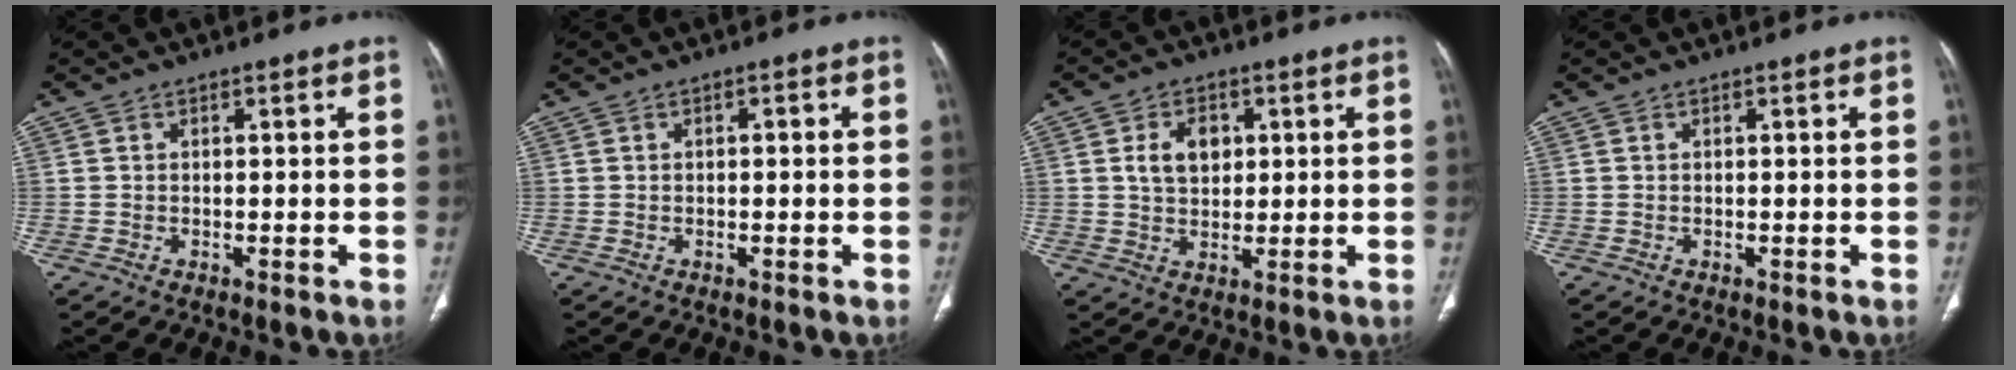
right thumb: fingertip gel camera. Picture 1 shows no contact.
{"total": 1.3, "force": [0.2, 0.6, 1.2], "torque": [-0.018, 0.003, 0.002]}
{"total": 6.1, "force": [1.6, 4.3, 4.0], "torque": [-0.048, -0.003, 0.027]}
{"total": 0.0}